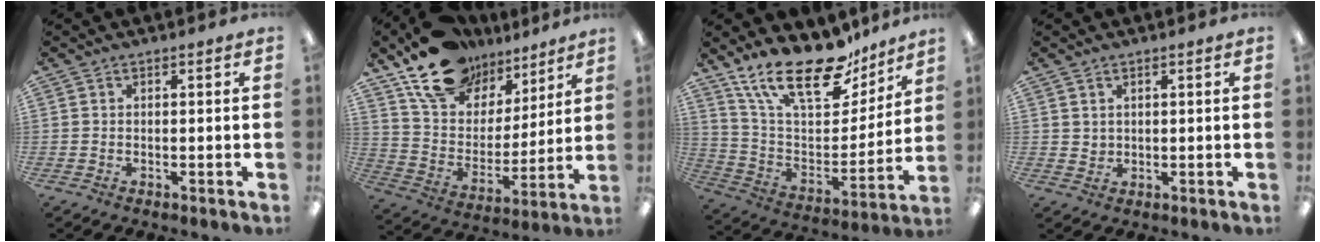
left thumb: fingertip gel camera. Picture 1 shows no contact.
{"total": 17.9, "force": [13.2, 10.4, 6.1], "torque": [-0.124, -0.078, 0.247]}
{"total": 23.1, "force": [17.2, 9.0, 12.4], "torque": [-0.219, -0.110, 0.304]}
{"total": 2.0, "force": [1.4, 1.4, 0.2], "torque": [0.002, -0.005, 0.024]}